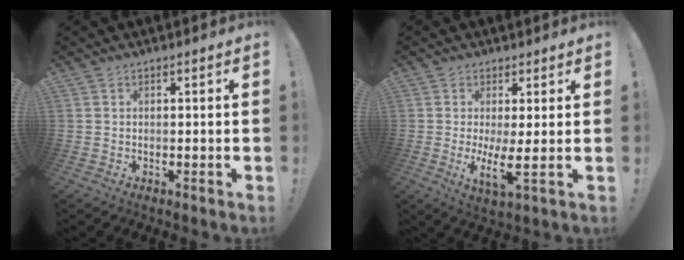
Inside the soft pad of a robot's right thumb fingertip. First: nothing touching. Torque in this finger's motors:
{"motor_torque": [0.11, 0.15, 0.40, 0.30, 0.20]}